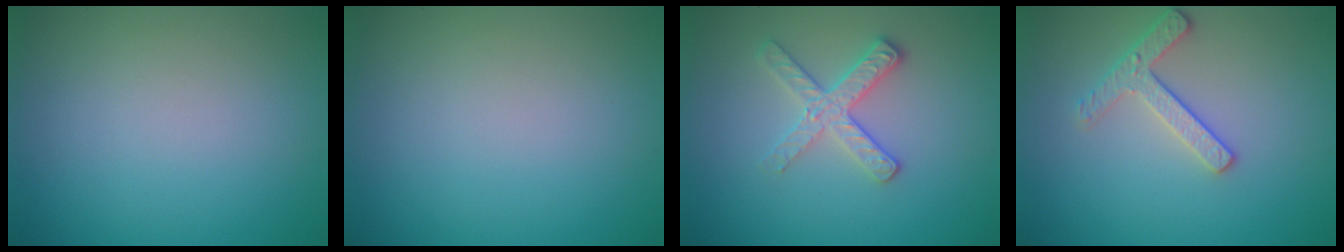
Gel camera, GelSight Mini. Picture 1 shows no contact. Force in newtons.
{"total": 0.0}
{"total": 2.6, "press": 2.4, "slide": 0.9}
{"total": 2.5, "press": 2.4, "slide": 0.7}